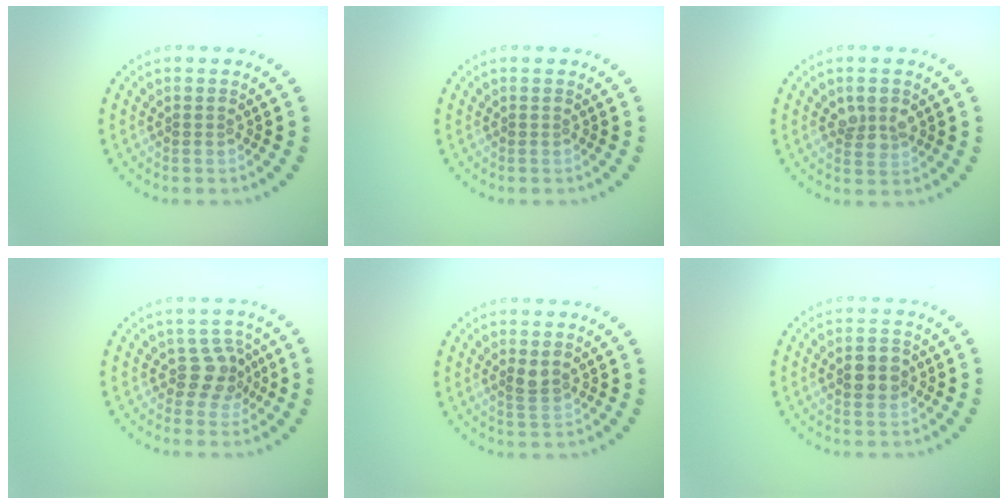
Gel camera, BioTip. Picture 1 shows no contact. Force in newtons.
{"total": 0.0}
{"total": 2.3, "press": 2.2, "slide": 0.6}
{"total": 2.5, "press": 2.2, "slide": 1.2}
{"total": 1.5, "press": 1.3, "slide": 0.6}
{"total": 2.9, "press": 2.9, "slide": 0.1}